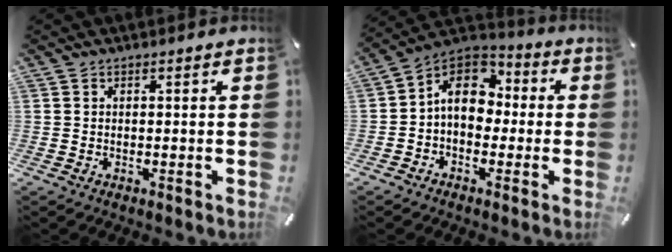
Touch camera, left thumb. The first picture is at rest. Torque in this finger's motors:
{"motor_torque": [0.46, 0.71, 0.84, 0.57, 0.17]}